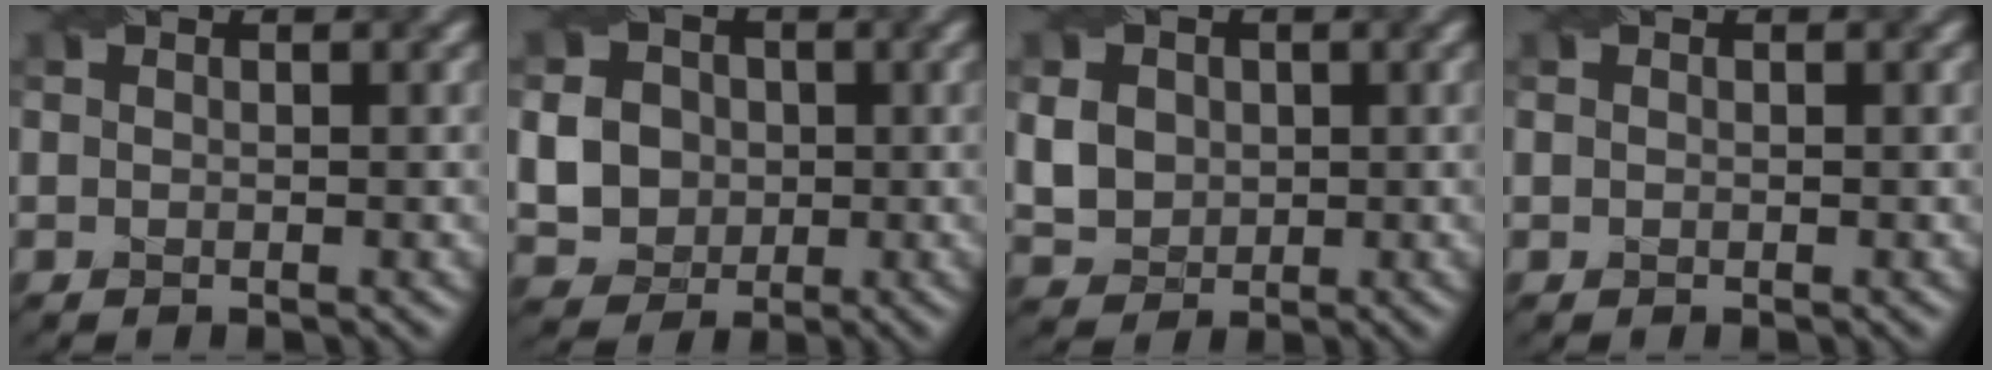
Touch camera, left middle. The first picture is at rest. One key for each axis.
{"total": 5.9, "fx": -0.1, "fy": 5.3, "fz": 2.7, "tx": -0.055, "ty": 0.011, "tz": -0.013}
{"total": 4.7, "fx": 0.5, "fy": 4.0, "fz": 2.3, "tx": -0.068, "ty": 0.007, "tz": 0.007}
{"total": 0.0}